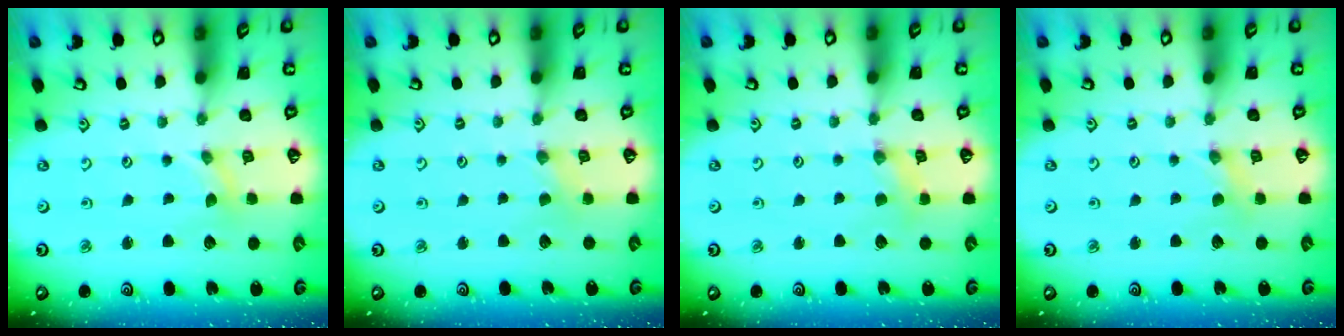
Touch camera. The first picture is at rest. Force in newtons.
{"total": 0.0}
{"total": 2.1, "press": 2.1, "slide": 0.4}
{"total": 0.0}